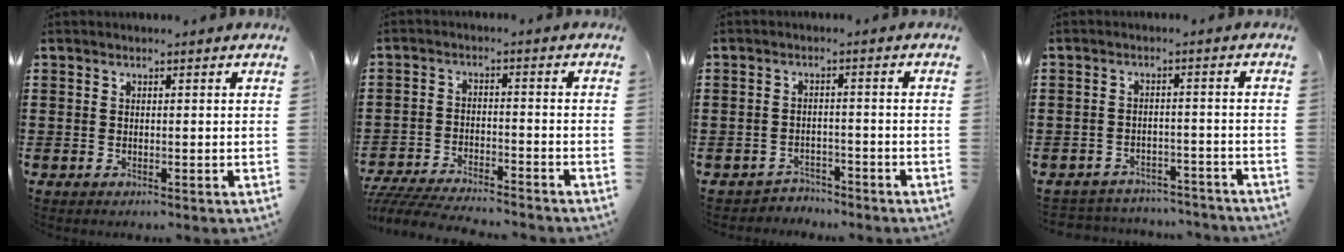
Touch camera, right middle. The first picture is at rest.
{"total": 5.6, "force": [-5.5, 0.4, 1.2], "torque": [-0.036, -0.004, -0.113]}
{"total": 2.6, "force": [-2.5, 0.6, -0.2], "torque": [-0.006, 0.001, -0.057]}
{"total": 3.4, "force": [-3.4, 0.5, -0.1], "torque": [-0.005, 0.001, -0.074]}